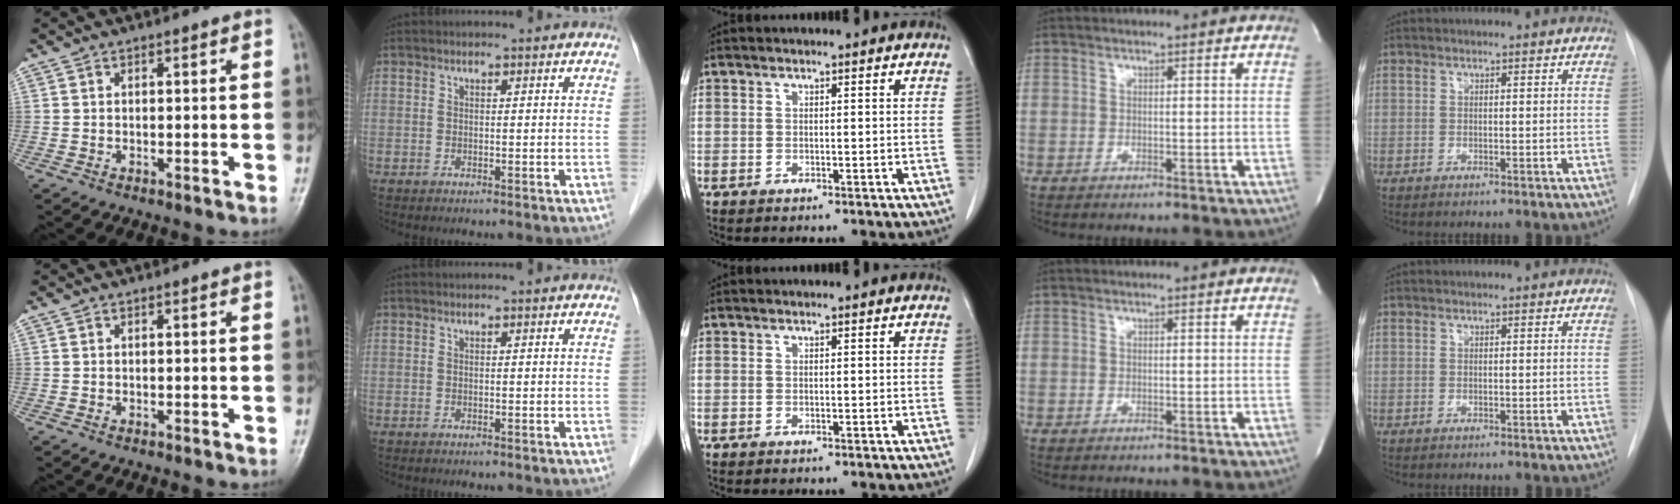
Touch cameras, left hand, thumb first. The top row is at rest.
{}